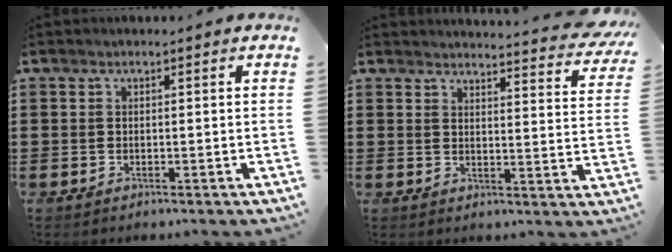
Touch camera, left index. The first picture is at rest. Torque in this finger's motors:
{"motor_torque": [2.14, 0.00, -0.02, -0.21]}